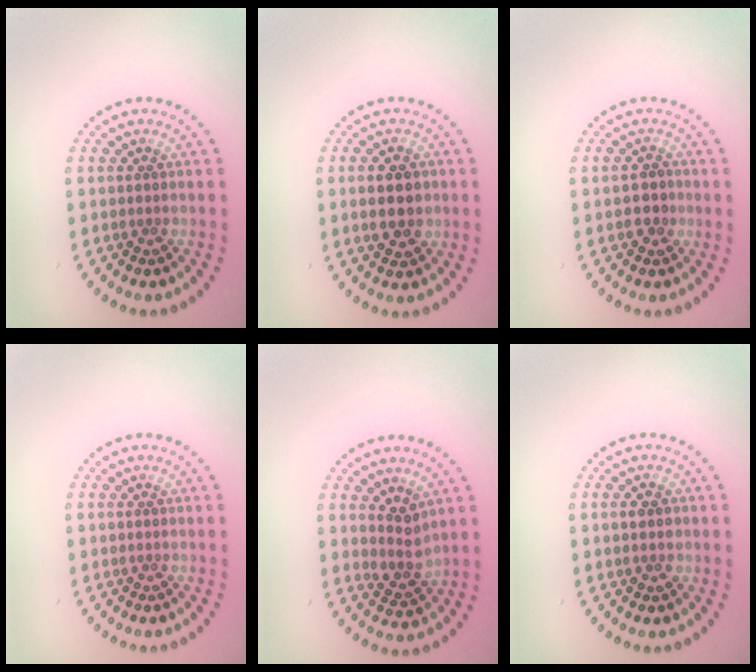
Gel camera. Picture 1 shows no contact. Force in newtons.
{"total": 4.5, "press": 4.5, "slide": 0.1}
{"total": 1.9, "press": 1.7, "slide": 0.7}
{"total": 0.0}
{"total": 2.5, "press": 2.0, "slide": 1.6}
{"total": 1.4, "press": 1.4, "slide": 0.1}